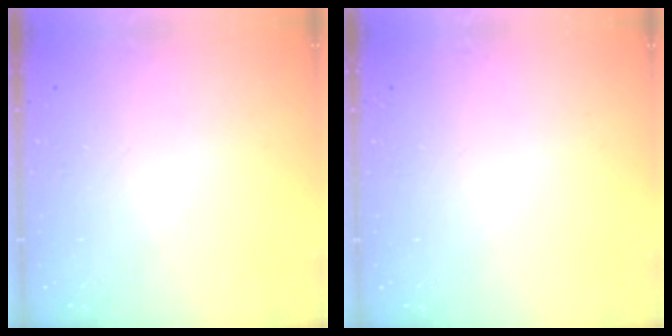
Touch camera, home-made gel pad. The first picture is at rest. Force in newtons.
{"total": 0.0}